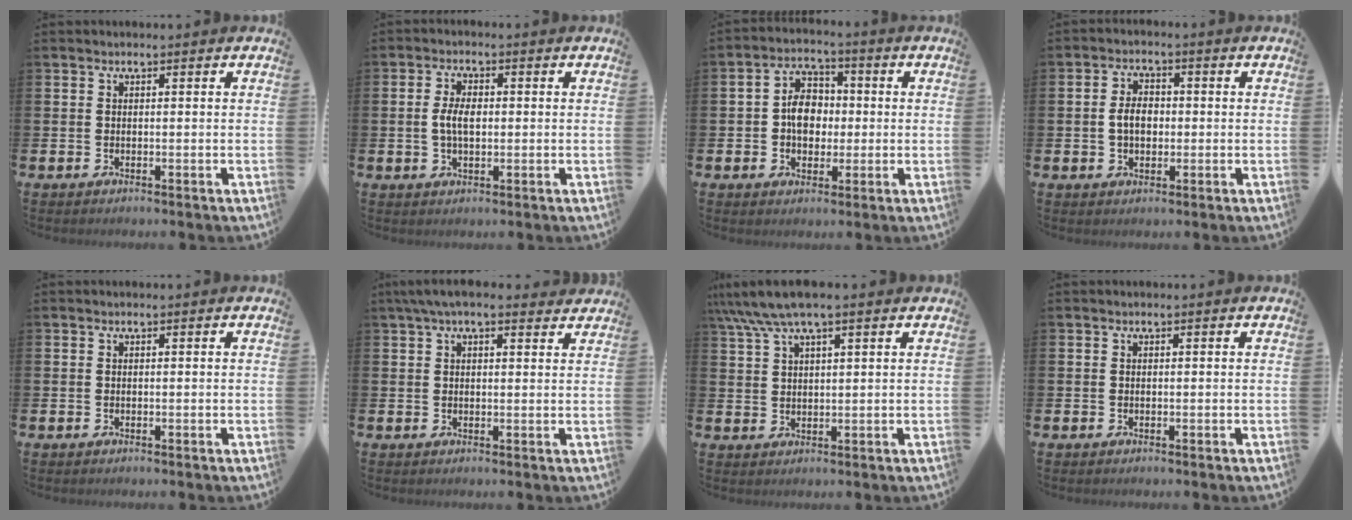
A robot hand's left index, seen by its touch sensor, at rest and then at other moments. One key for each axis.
{"total": 3.8, "fx": 0.1, "fy": 2.0, "fz": 3.2, "tx": -0.054, "ty": 0.005, "tz": -0.001}
{"total": 5.9, "fx": 0.2, "fy": 4.4, "fz": 3.9, "tx": -0.068, "ty": 0.011, "tz": -0.004}
{"total": 3.8, "fx": -0.1, "fy": 2.6, "fz": 2.8, "tx": -0.032, "ty": 0.001, "tz": -0.010}
{"total": 0.0}
{"total": 4.5, "fx": 3.6, "fy": 1.3, "fz": 2.3, "tx": -0.048, "ty": -0.005, "tz": 0.065}
{"total": 6.0, "fx": 4.6, "fy": 1.1, "fz": 3.7, "tx": -0.082, "ty": -0.004, "tz": 0.083}
{"total": 0.0}